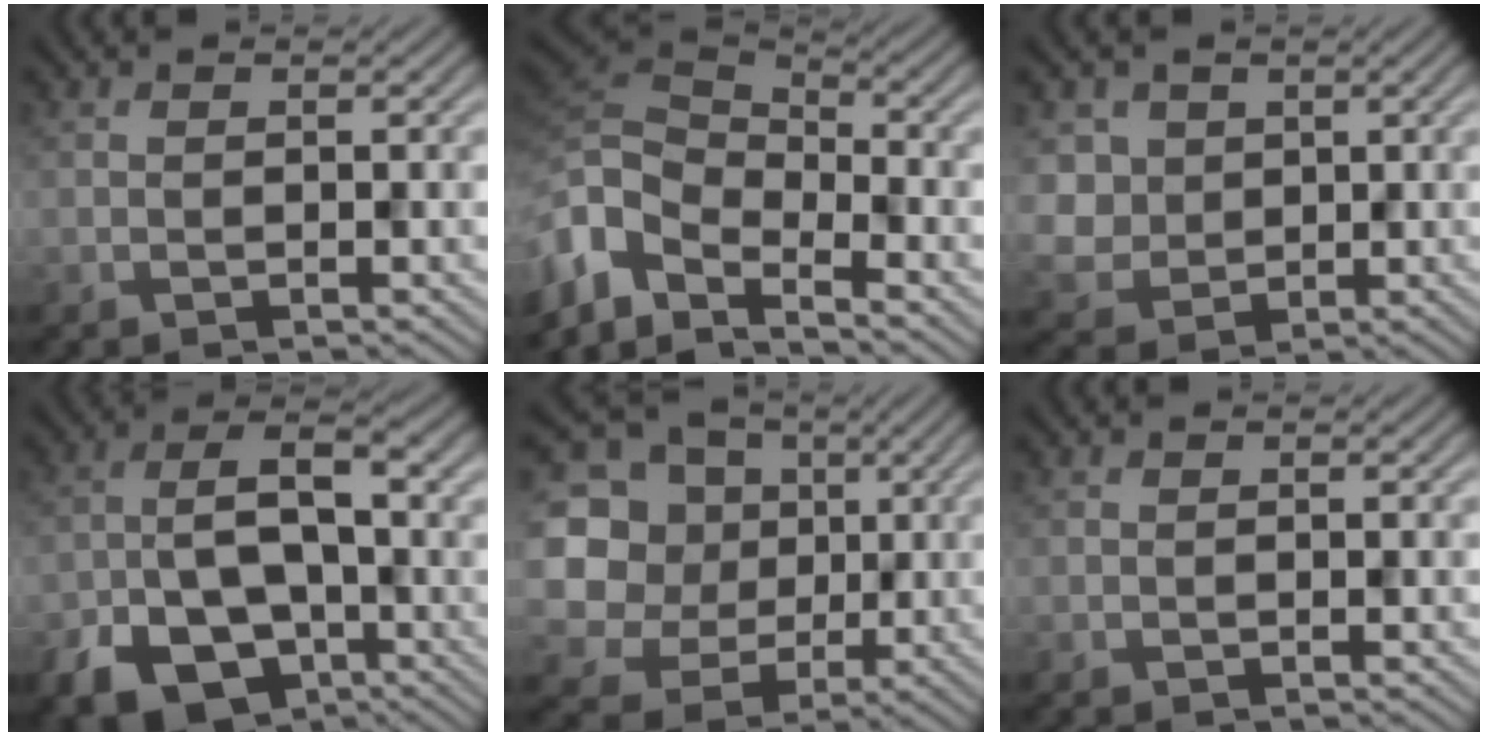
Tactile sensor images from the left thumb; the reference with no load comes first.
{"total": 8.6, "force": [-5.0, 4.3, 5.6], "torque": [-0.129, -0.007, -0.109]}
{"total": 4.8, "force": [1.5, 4.2, 1.8], "torque": [-0.064, -0.006, 0.024]}
{"total": 11.3, "force": [-4.2, 6.9, 7.9], "torque": [-0.141, -0.014, -0.071]}
{"total": 13.9, "force": [2.3, 12.7, 5.4], "torque": [-0.219, 0.033, 0.040]}
{"total": 0.0}